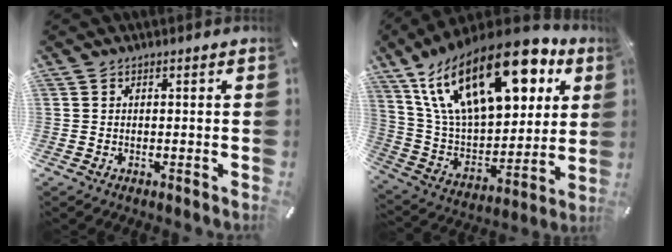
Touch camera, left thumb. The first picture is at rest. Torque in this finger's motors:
{"motor_torque": [3.32, 1.68, 1.64, -1.14, 1.05]}